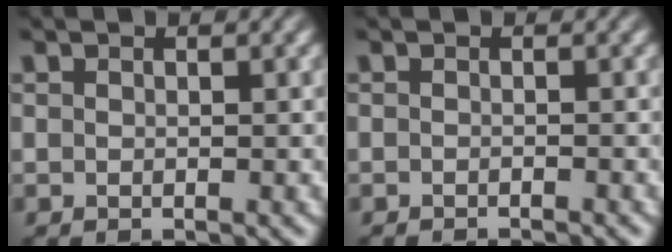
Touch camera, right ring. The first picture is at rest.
{"total": 1.0, "force": [-1.0, 0.2, -0.1], "torque": [-0.004, -0.003, -0.020]}